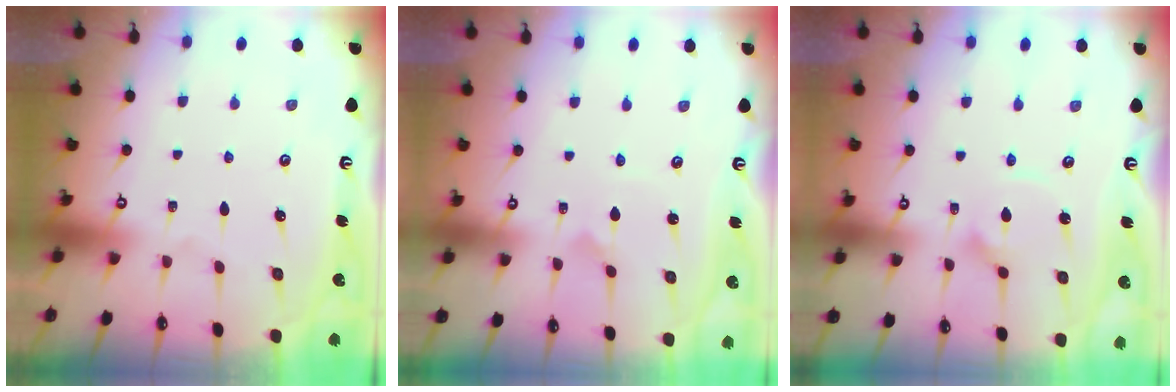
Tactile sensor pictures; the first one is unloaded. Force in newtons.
{"total": 1.7, "press": 1.7, "slide": 0.2}
{"total": 5.8, "press": 5.8, "slide": 0.4}